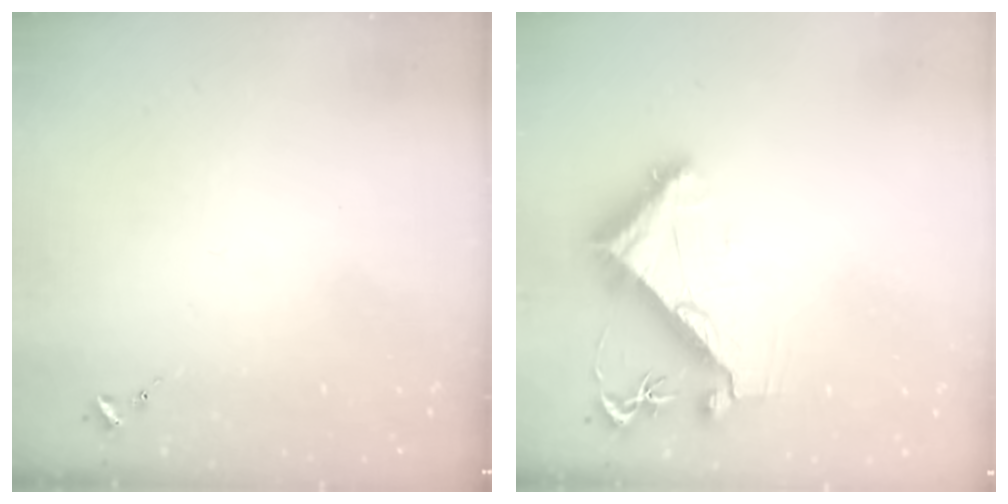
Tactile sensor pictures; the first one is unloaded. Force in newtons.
{"total": 9.3, "press": 9.2, "slide": 1.5}